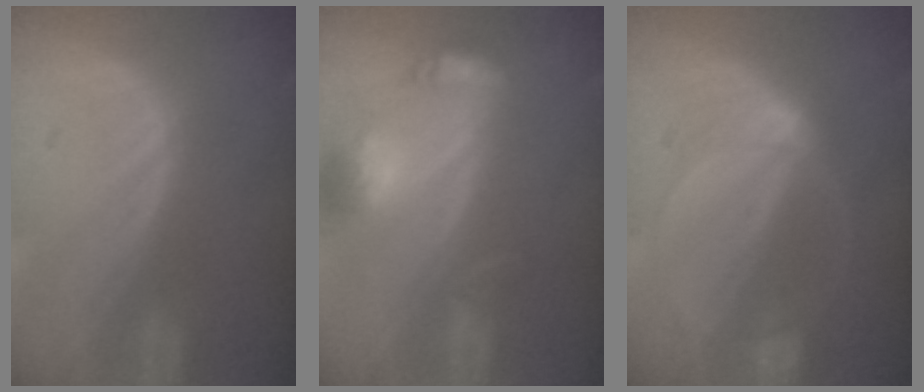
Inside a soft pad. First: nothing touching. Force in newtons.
{"total": 7.1, "press": 6.5, "slide": 2.7}
{"total": 5.2, "press": 4.8, "slide": 2.0}